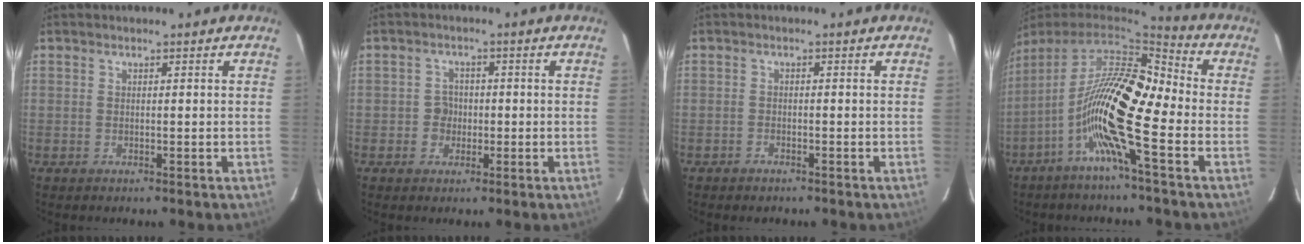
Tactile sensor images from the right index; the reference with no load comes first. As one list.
[{"total": 2.7, "force": [-0.6, 2.4, 1.0], "torque": [-0.011, 0.006, -0.009]}, {"total": 1.1, "force": [-0.8, 0.6, 0.2], "torque": [-0.008, 0.002, -0.011]}, {"total": 16.0, "force": [-5.4, 1.3, 15.0], "torque": [-0.278, 0.007, -0.107]}]